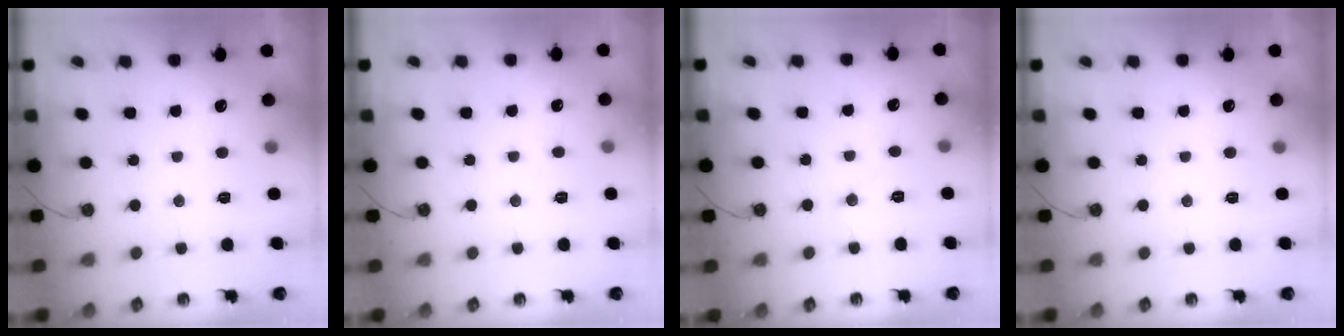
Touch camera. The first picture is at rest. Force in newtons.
{"total": 3.0, "press": 2.9, "slide": 0.6}
{"total": 6.4, "press": 6.3, "slide": 1.0}
{"total": 0.0}